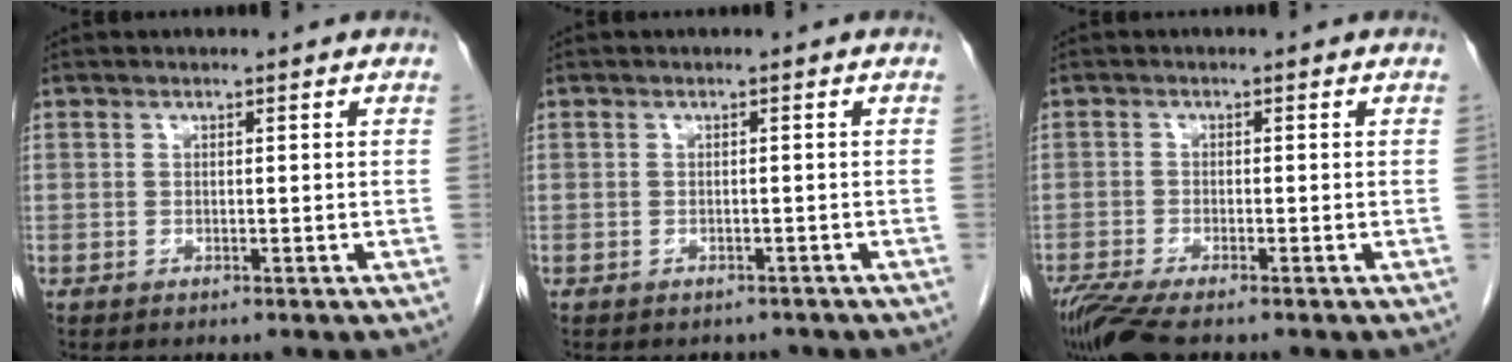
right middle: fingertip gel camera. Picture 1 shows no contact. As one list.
[{"total": 2.1, "force": [-1.9, 1.0, 0.2], "torque": [-0.005, 0.000, -0.025]}, {"total": 6.0, "force": [-4.6, 0.7, 3.7], "torque": [-0.072, -0.017, -0.086]}]